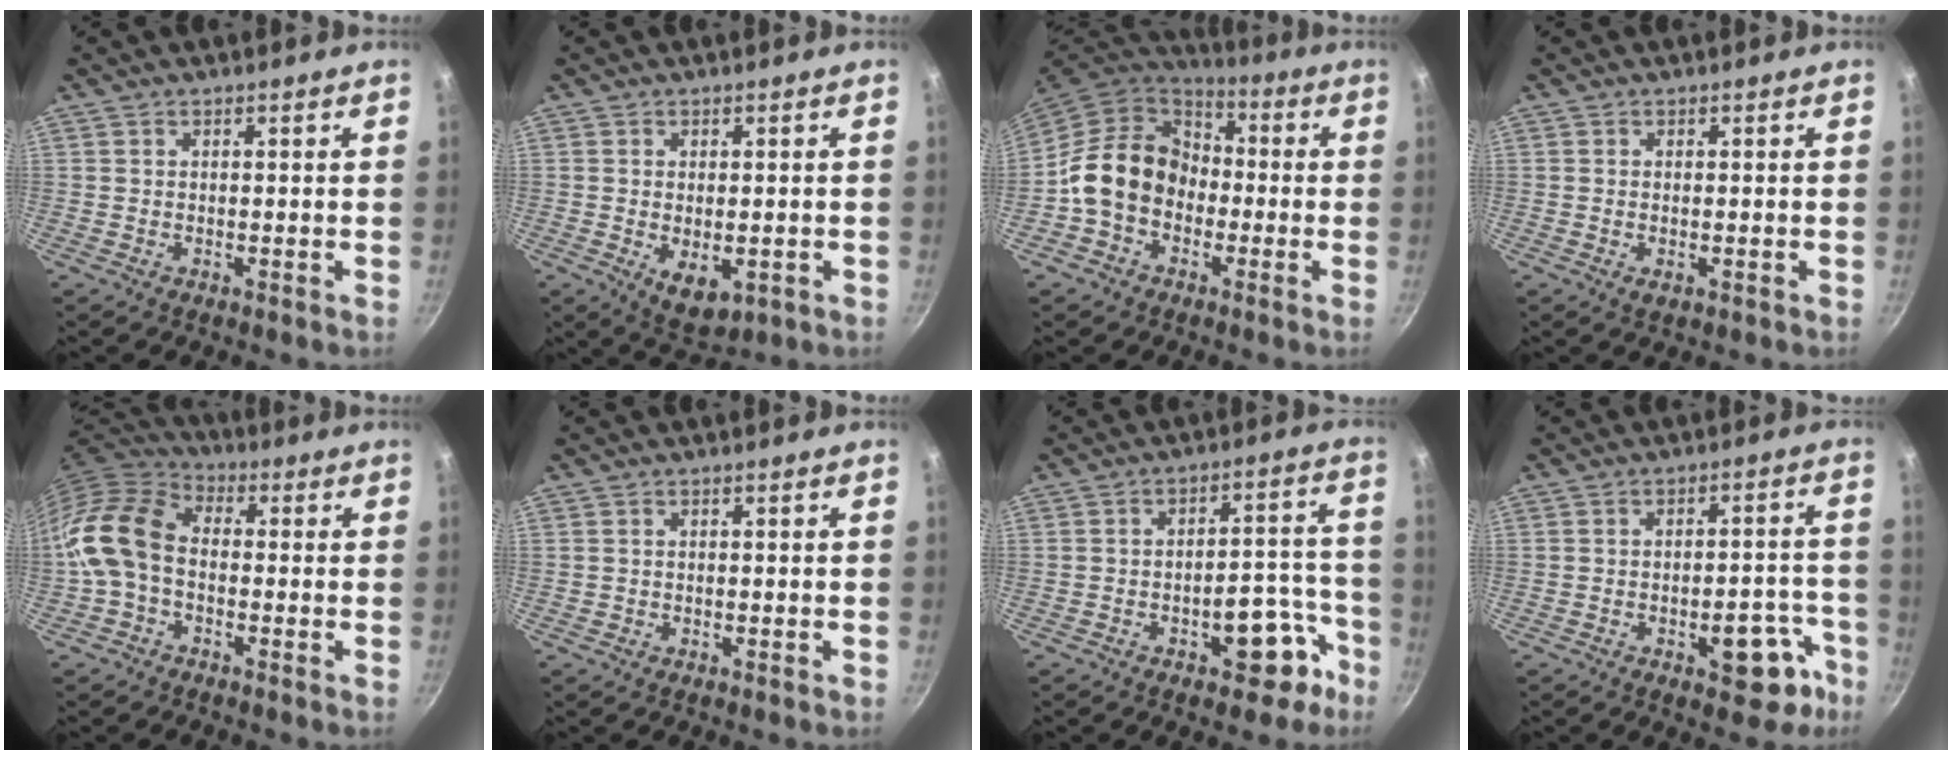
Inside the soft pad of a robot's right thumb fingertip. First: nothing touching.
{"total": 6.6, "force": [-1.4, 3.9, 5.2], "torque": [-0.071, -0.010, -0.007]}
{"total": 14.8, "force": [-2.2, 12.0, 8.4], "torque": [-0.109, 0.043, -0.056]}
{"total": 1.5, "force": [-0.4, 0.8, 1.2], "torque": [-0.021, -0.002, -0.004]}
{"total": 11.7, "force": [-2.0, 8.1, 8.1], "torque": [-0.142, 0.039, -0.062]}
{"total": 0.0}
{"total": 10.7, "force": [-5.5, 5.5, 7.3], "torque": [-0.041, 0.063, -0.063]}
{"total": 10.2, "force": [-5.1, 5.1, 7.2], "torque": [-0.038, 0.045, -0.057]}